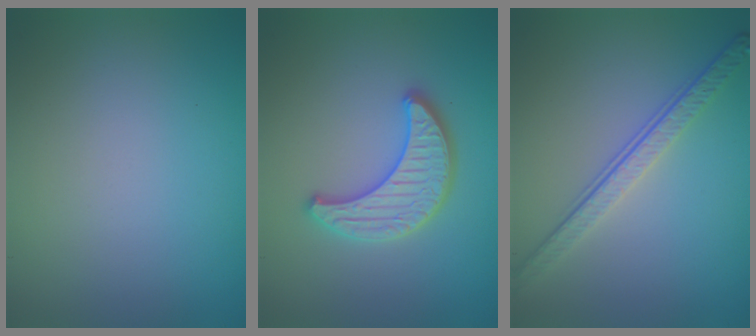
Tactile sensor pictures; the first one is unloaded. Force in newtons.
{"total": 3.7, "press": 3.6, "slide": 0.6}
{"total": 4.3, "press": 3.0, "slide": 3.1}